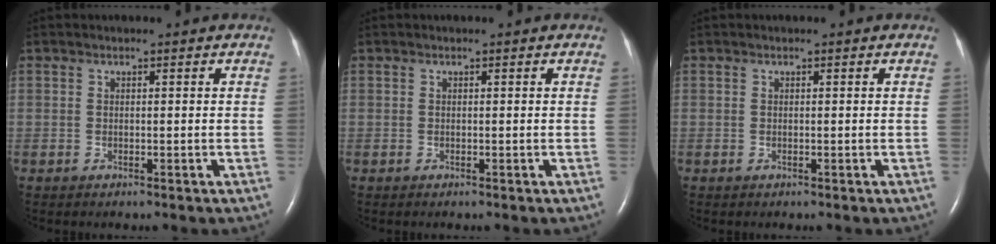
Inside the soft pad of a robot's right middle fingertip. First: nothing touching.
{"total": 0.0}
{"total": 0.0}